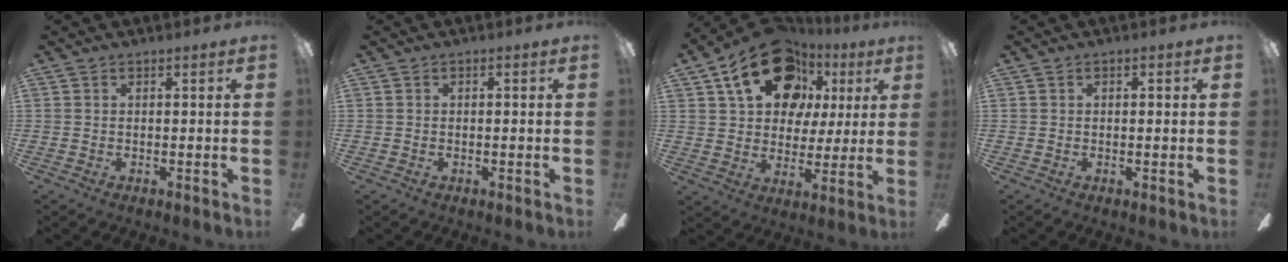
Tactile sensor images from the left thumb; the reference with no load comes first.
{"total": 0.0}
{"total": 21.2, "force": [10.5, 14.0, 11.8], "torque": [-0.194, -0.036, 0.187]}
{"total": 0.8, "force": [0.0, 0.3, 0.8], "torque": [-0.014, 0.003, -0.001]}